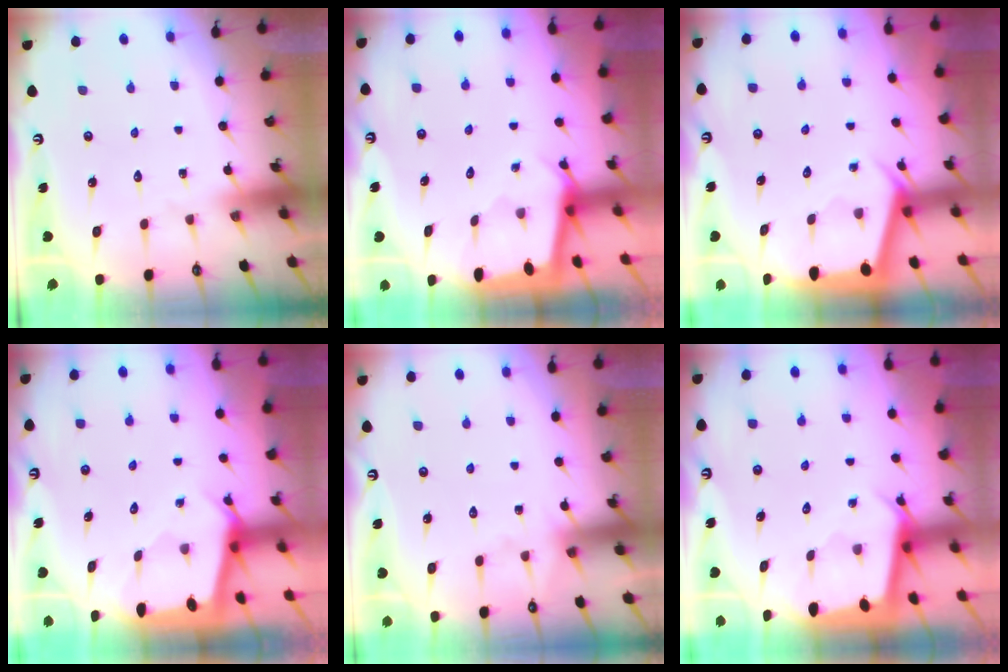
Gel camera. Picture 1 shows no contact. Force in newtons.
{"total": 1.7, "press": 1.6, "slide": 0.2}
{"total": 2.2, "press": 2.2, "slide": 0.3}
{"total": 2.1, "press": 2.1, "slide": 0.1}
{"total": 5.4, "press": 5.4, "slide": 0.6}
{"total": 2.4, "press": 2.4, "slide": 0.2}